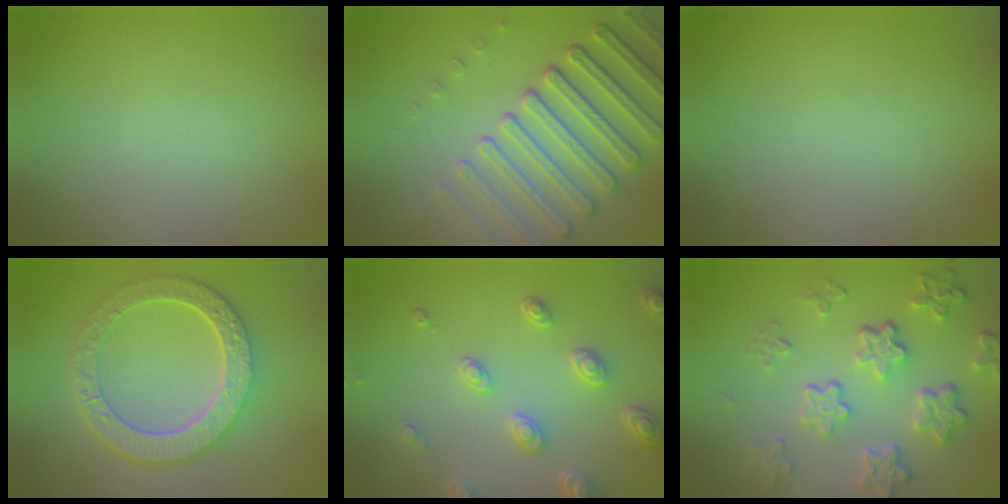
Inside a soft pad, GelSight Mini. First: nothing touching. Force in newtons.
{"total": 7.2, "press": 5.5, "slide": 4.6}
{"total": 0.0}
{"total": 6.4, "press": 4.9, "slide": 4.0}
{"total": 4.0, "press": 3.3, "slide": 2.2}
{"total": 5.8, "press": 4.3, "slide": 3.8}